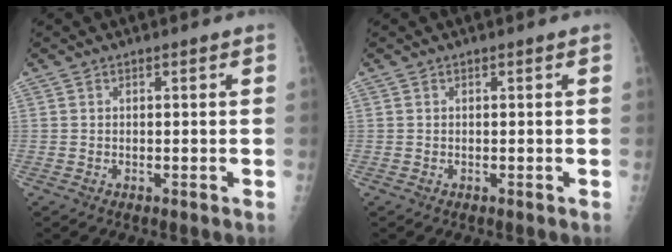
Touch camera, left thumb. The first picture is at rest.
{"total": 0.0}